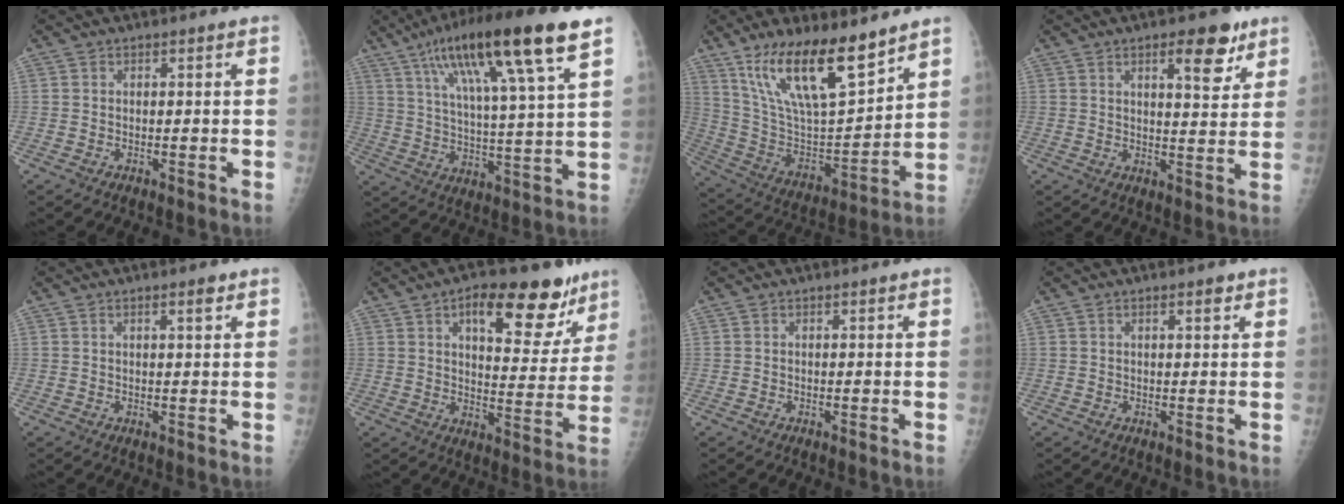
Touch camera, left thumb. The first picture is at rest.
{"total": 20.9, "force": [11.4, 2.6, 17.4], "torque": [-0.290, -0.018, 0.192]}
{"total": 20.4, "force": [13.8, 6.1, 13.8], "torque": [-0.220, -0.065, 0.262]}
{"total": 8.2, "force": [4.8, 2.8, 6.1], "torque": [-0.066, -0.026, 0.065]}
{"total": 1.8, "force": [1.0, 0.4, 1.4], "torque": [-0.019, -0.004, 0.015]}
{"total": 18.1, "force": [10.4, 7.9, 12.5], "torque": [-0.119, -0.037, 0.146]}
{"total": 0.0}
{"total": 1.6, "force": [0.9, 0.5, 1.2], "torque": [-0.013, -0.003, 0.012]}